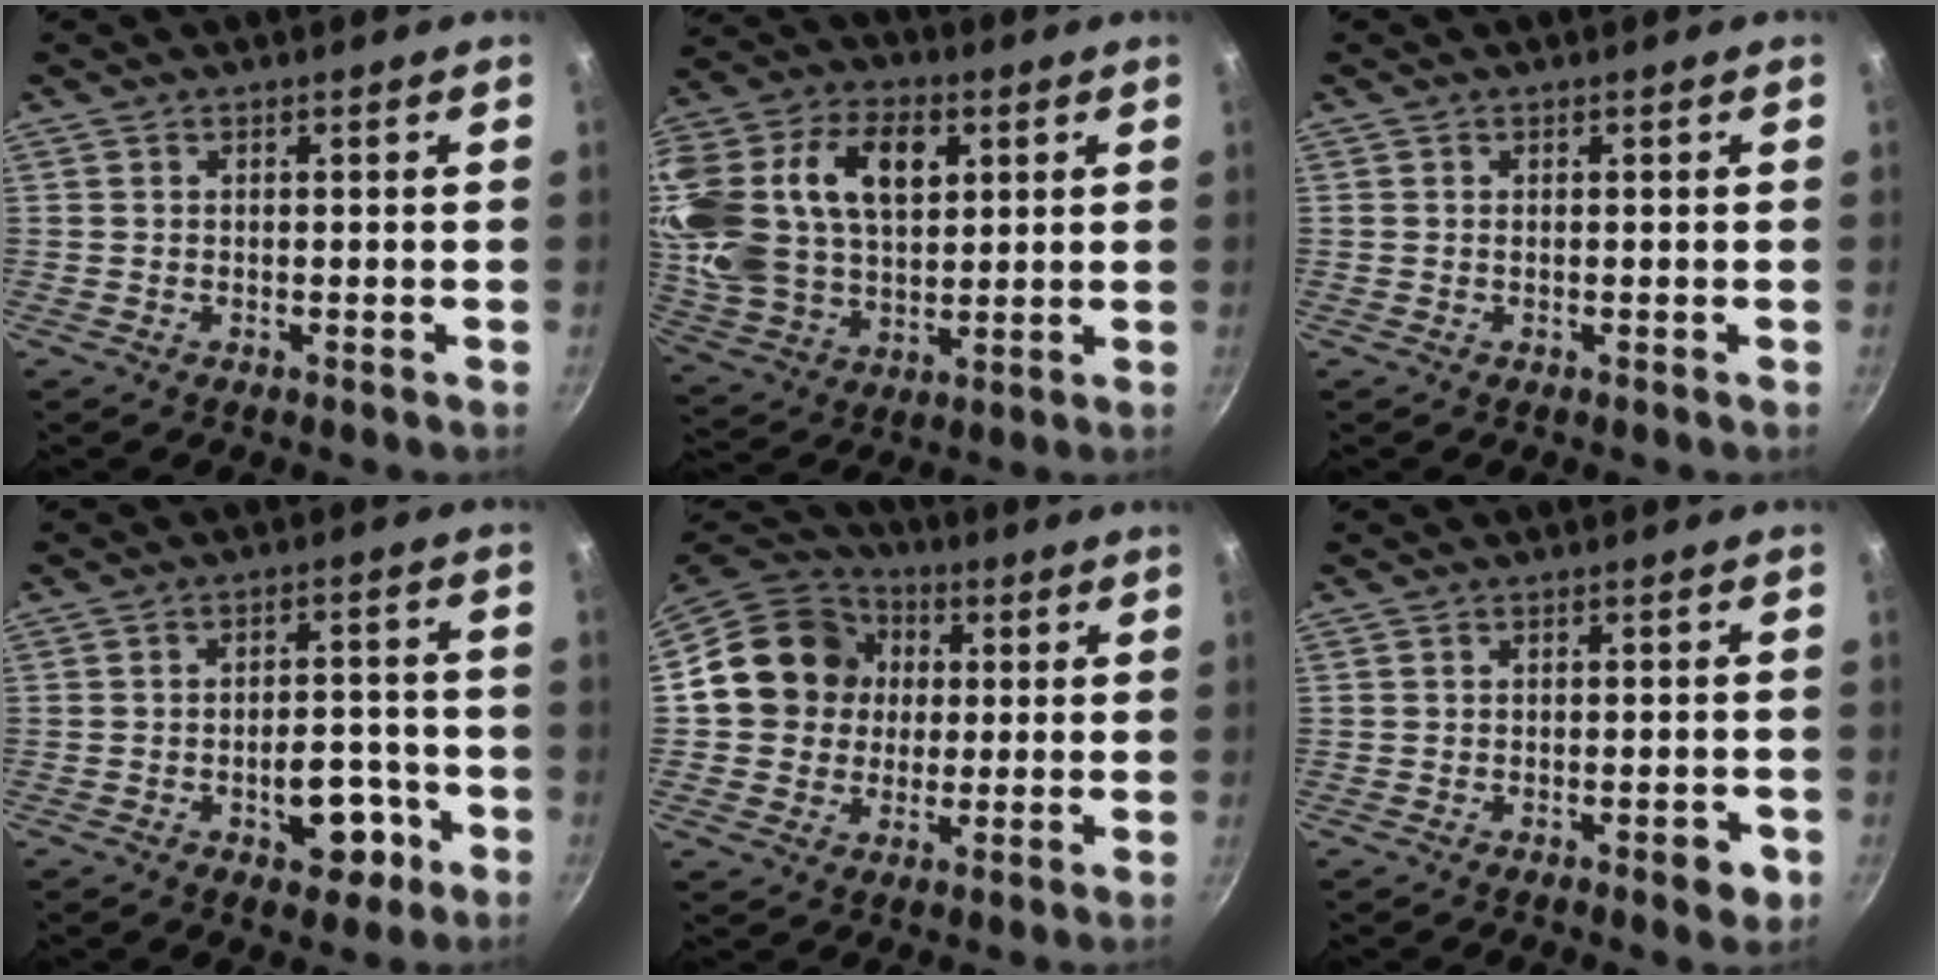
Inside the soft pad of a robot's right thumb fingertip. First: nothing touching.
{"total": 26.9, "force": [7.4, 17.7, 18.9], "torque": [-0.392, 0.016, 0.134]}
{"total": 0.0}
{"total": 9.0, "force": [-3.6, 5.2, 6.4], "torque": [-0.053, 0.029, -0.043]}
{"total": 14.9, "force": [2.1, 13.4, 6.3], "torque": [-0.081, 0.024, 0.023]}
{"total": 3.7, "force": [-1.6, 1.4, 3.0], "torque": [-0.029, 0.010, -0.017]}